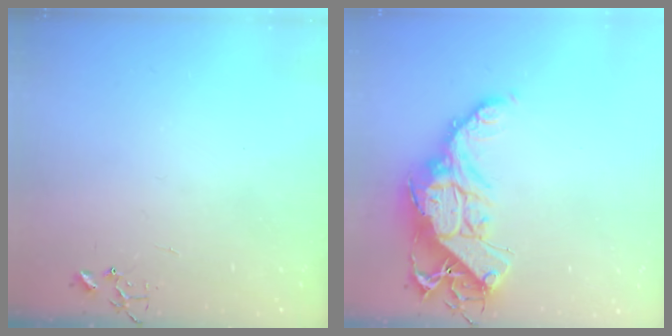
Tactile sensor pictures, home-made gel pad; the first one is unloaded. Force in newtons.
{"total": 17.2, "press": 17.1, "slide": 1.6}